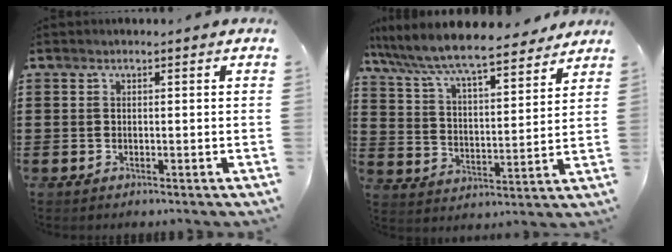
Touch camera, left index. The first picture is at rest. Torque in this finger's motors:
{"motor_torque": [2.02, 0.12, 1.06, 0.21]}